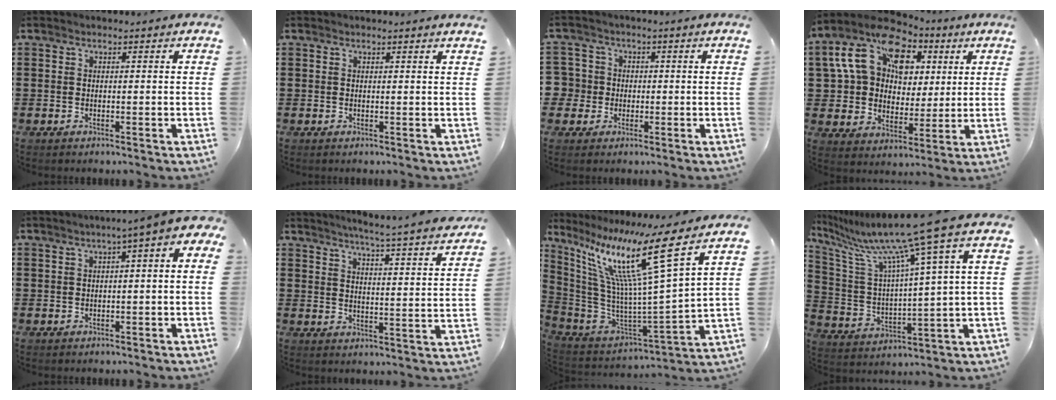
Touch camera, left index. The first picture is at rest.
{"total": 0.6, "force": [0.5, -0.1, 0.2], "torque": [-0.005, -0.003, 0.011]}
{"total": 4.0, "force": [-0.5, 3.9, 0.2], "torque": [-0.039, 0.005, -0.019]}
{"total": 13.7, "force": [6.0, 10.0, 7.2], "torque": [-0.193, -0.005, 0.109]}
{"total": 2.2, "force": [-0.3, 0.5, 2.1], "torque": [-0.041, -0.001, -0.012]}
{"total": 5.1, "force": [4.7, -1.3, 1.5], "torque": [-0.047, -0.038, 0.076]}
{"total": 16.4, "force": [8.8, 0.6, 13.9], "torque": [-0.312, -0.056, 0.123]}
{"total": 12.0, "force": [8.5, -0.7, 8.4], "torque": [-0.197, -0.050, 0.131]}